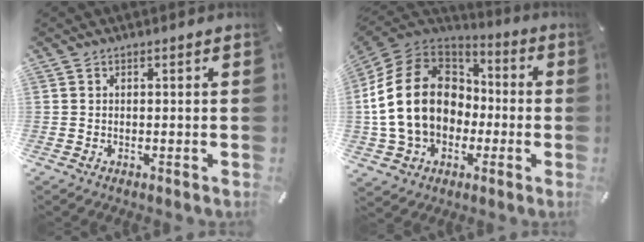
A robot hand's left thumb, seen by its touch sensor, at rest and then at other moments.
{"total": 20.9, "force": [-1.5, 16.7, 12.5], "torque": [-0.270, 0.027, -0.024]}